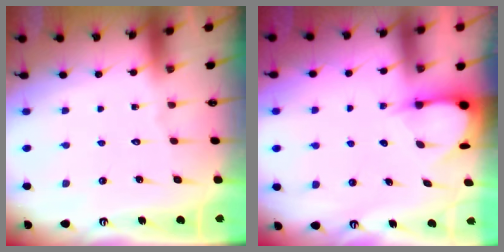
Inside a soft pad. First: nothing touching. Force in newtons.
{"total": 3.6, "press": 3.6, "slide": 0.3}